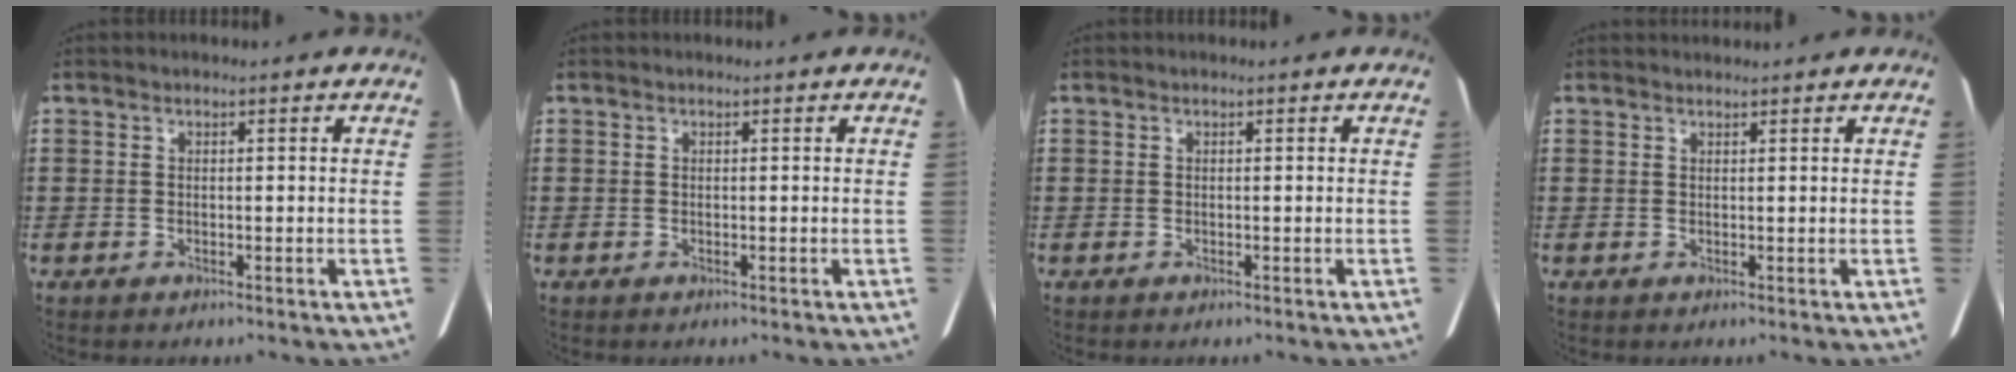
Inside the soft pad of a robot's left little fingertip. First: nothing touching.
{"total": 0.0}
{"total": 0.0}
{"total": 0.8, "force": [0.8, 0.0, 0.0], "torque": [0.007, -0.003, 0.013]}